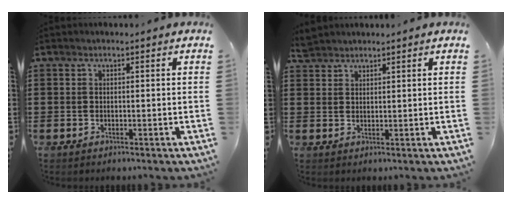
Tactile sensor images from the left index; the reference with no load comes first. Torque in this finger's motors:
{"motor_torque": [-0.88, 1.04, -0.05, -0.01]}